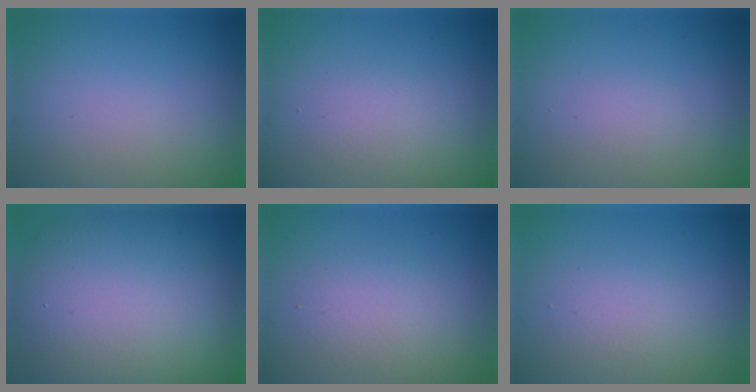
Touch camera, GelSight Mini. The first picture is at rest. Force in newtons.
{"total": 1.7, "press": 1.7, "slide": 0.1}
{"total": 0.8, "press": 0.8, "slide": 0.1}
{"total": 12.6, "press": 12.6, "slide": 0.7}
{"total": 2.4, "press": 2.4, "slide": 0.1}
{"total": 1.9, "press": 1.9, "slide": 0.1}